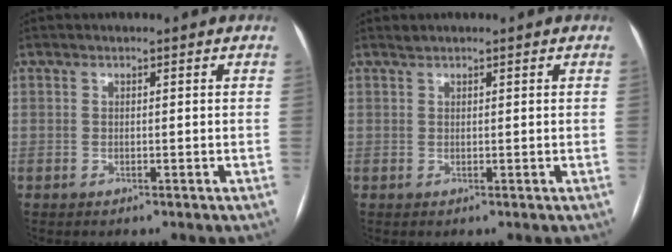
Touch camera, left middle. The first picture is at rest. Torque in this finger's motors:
{"motor_torque": [0.08, -0.07, -0.02, -0.01]}